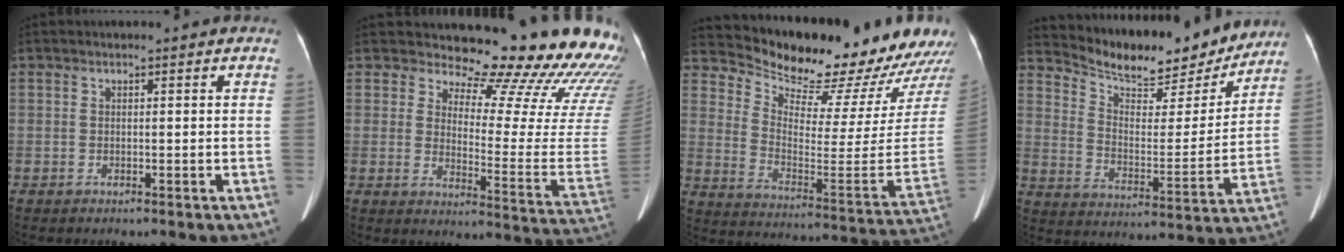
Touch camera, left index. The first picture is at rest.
{"total": 25.0, "force": [23.3, 4.3, 7.9], "torque": [-0.095, -0.140, 0.257]}
{"total": 22.9, "force": [21.4, 3.5, 7.5], "torque": [-0.125, -0.092, 0.293]}
{"total": 18.1, "force": [16.8, 4.4, 5.2], "torque": [-0.082, -0.016, 0.244]}